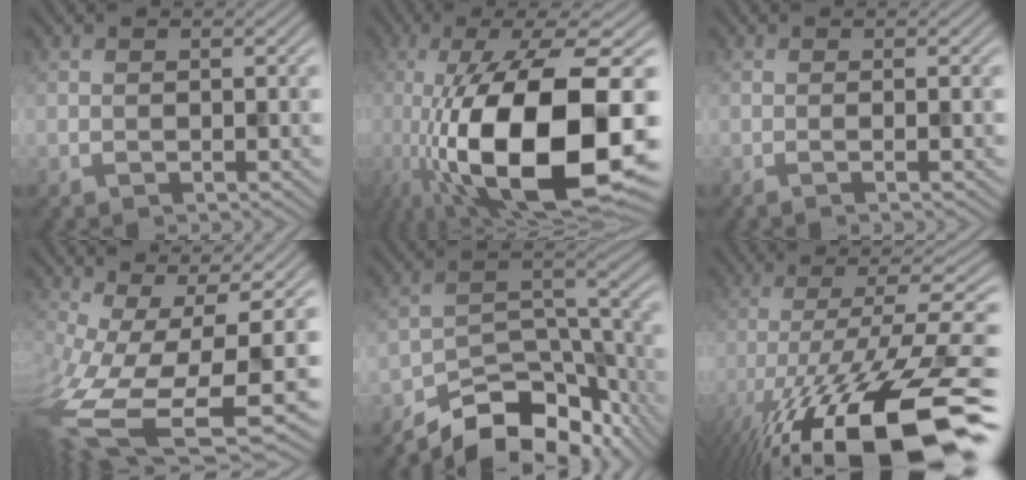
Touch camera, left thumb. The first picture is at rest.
{"total": 18.4, "force": [-5.4, 6.8, 16.2], "torque": [-0.294, -0.010, -0.086]}
{"total": 1.8, "force": [-0.4, 0.5, 1.7], "torque": [-0.018, 0.006, -0.013]}
{"total": 15.0, "force": [-4.2, 6.2, 13.0], "torque": [-0.284, -0.057, -0.042]}
{"total": 11.3, "force": [-9.5, 4.4, 4.2], "torque": [-0.053, -0.002, -0.163]}
{"total": 18.5, "force": [-10.6, 6.0, 14.0], "torque": [-0.239, -0.012, -0.171]}